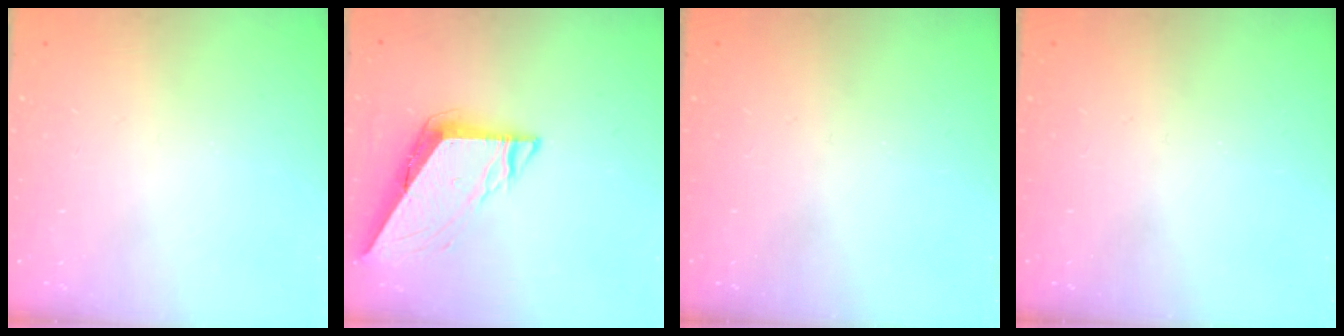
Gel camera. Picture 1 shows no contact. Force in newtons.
{"total": 8.0, "press": 8.0, "slide": 0.5}
{"total": 0.0}
{"total": 0.0}